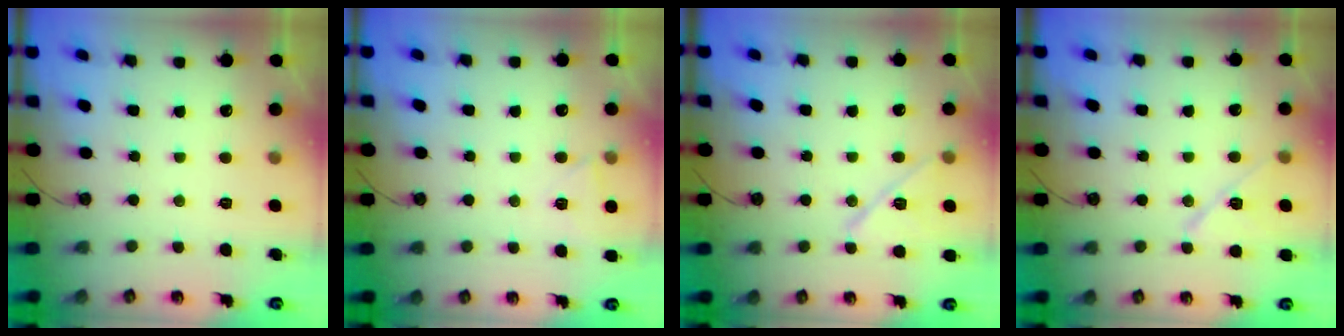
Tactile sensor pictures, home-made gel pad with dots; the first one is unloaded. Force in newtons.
{"total": 3.4, "press": 3.4, "slide": 0.5}
{"total": 11.6, "press": 11.6, "slide": 0.7}
{"total": 10.2, "press": 10.1, "slide": 0.9}